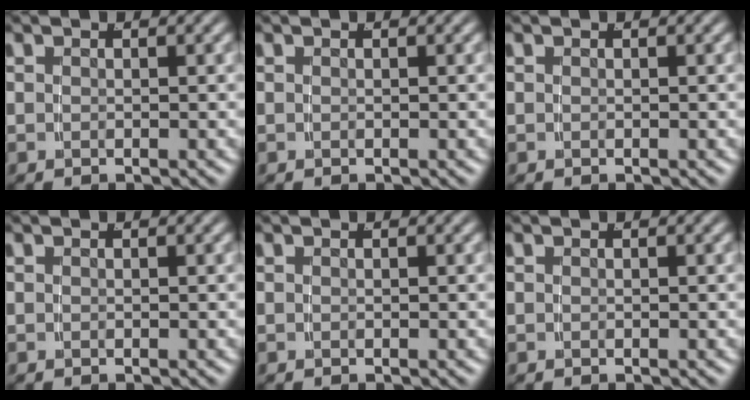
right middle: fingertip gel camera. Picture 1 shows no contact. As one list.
[{"total": 0.0}, {"total": 0.0}, {"total": 0.0}, {"total": 0.0}, {"total": 0.0}]